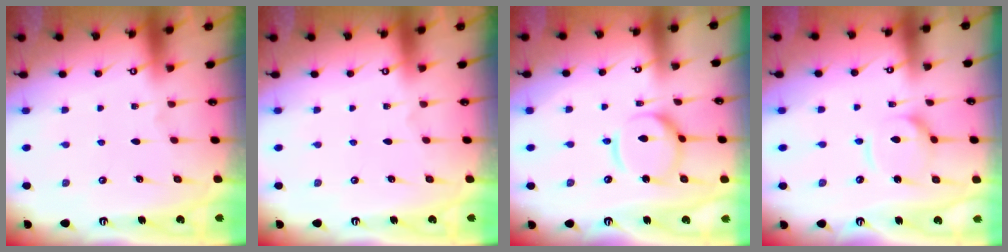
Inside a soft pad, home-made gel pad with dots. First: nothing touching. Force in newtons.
{"total": 0.0}
{"total": 12.2, "press": 12.2, "slide": 1.1}
{"total": 10.7, "press": 10.6, "slide": 0.9}